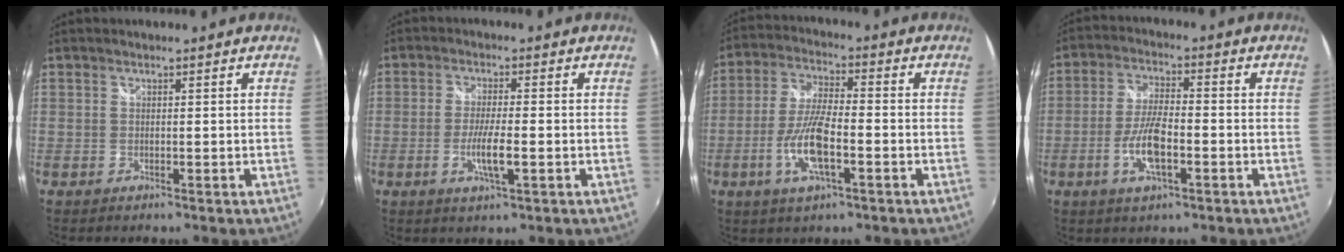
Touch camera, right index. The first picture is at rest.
{"total": 5.4, "force": [-1.7, 0.5, 5.1], "torque": [-0.100, -0.009, -0.030]}
{"total": 10.3, "force": [-3.6, 2.7, 9.3], "torque": [-0.193, -0.003, -0.072]}
{"total": 8.4, "force": [-3.0, 2.5, 7.4], "torque": [-0.153, -0.002, -0.058]}